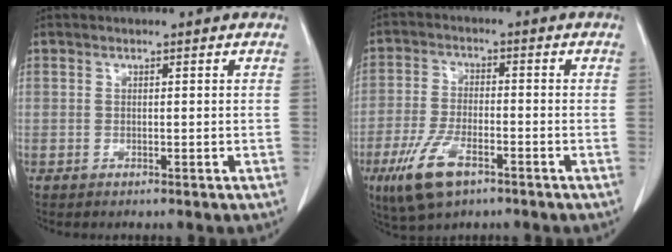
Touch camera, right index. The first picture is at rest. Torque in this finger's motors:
{"motor_torque": [-0.08, -0.12, -0.06, -0.03]}